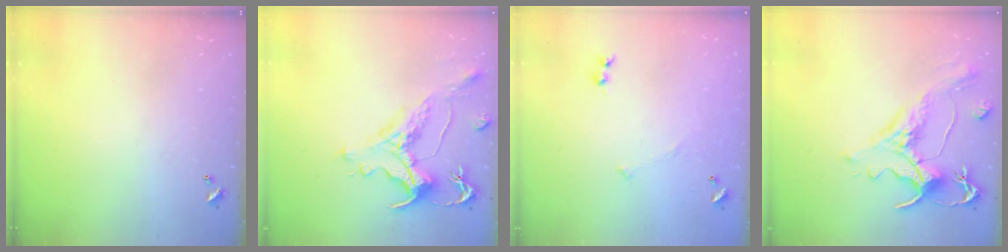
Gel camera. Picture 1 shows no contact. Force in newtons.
{"total": 1.4, "press": 0.2, "slide": 1.4}
{"total": 4.8, "press": 4.7, "slide": 0.8}
{"total": 1.6, "press": 0.4, "slide": 1.5}